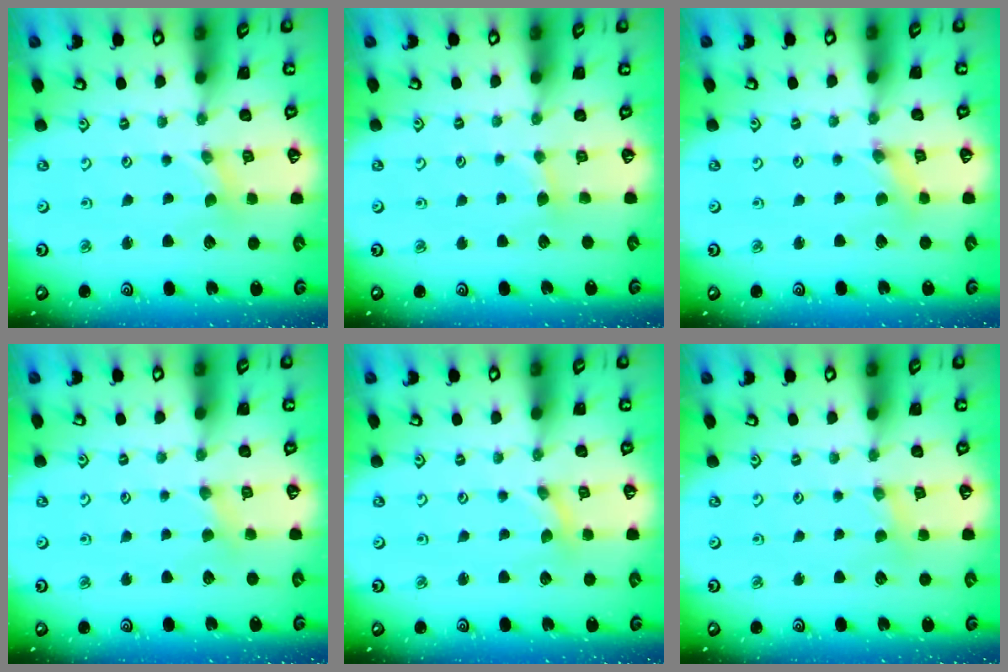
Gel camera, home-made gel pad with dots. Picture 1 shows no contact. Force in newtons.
{"total": 2.4, "press": 2.4, "slide": 0.4}
{"total": 1.6, "press": 1.6, "slide": 0.3}
{"total": 2.5, "press": 2.4, "slide": 0.5}
{"total": 0.0}
{"total": 2.0, "press": 2.0, "slide": 0.3}